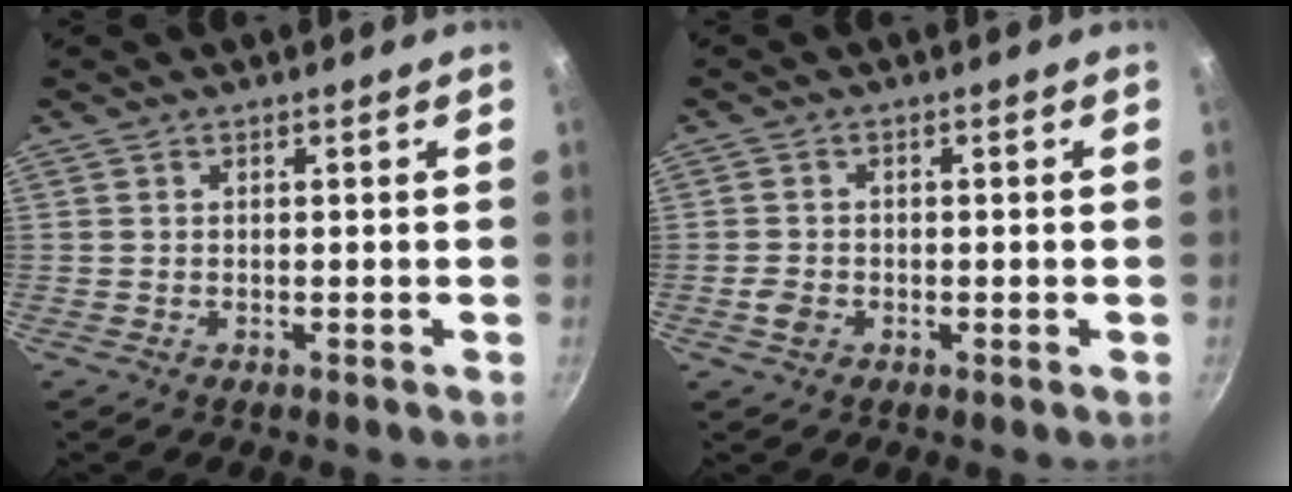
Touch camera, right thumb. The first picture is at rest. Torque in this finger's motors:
{"motor_torque": [0.53, 0.38, 0.27, -0.03, 0.00]}